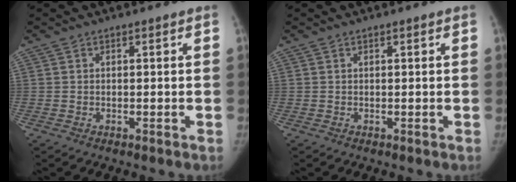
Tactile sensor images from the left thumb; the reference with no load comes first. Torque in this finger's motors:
{"motor_torque": [-0.23, -0.02, -0.03, -0.48, -0.06]}